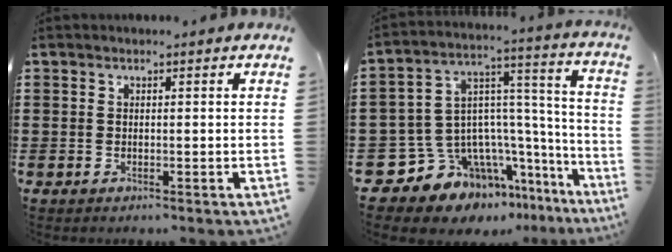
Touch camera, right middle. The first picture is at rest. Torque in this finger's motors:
{"motor_torque": [1.22, -0.92, 0.30, 0.11]}